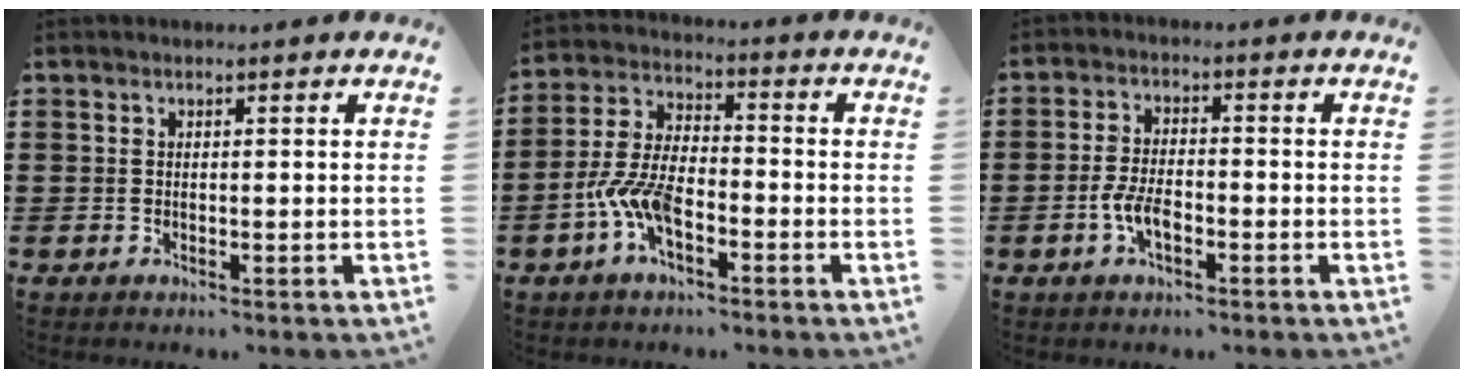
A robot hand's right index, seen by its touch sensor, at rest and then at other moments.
{"total": 8.2, "force": [-3.8, 3.6, 6.4], "torque": [-0.163, -0.009, -0.076]}
{"total": 4.3, "force": [-1.7, 1.9, 3.5], "torque": [-0.082, -0.004, -0.034]}